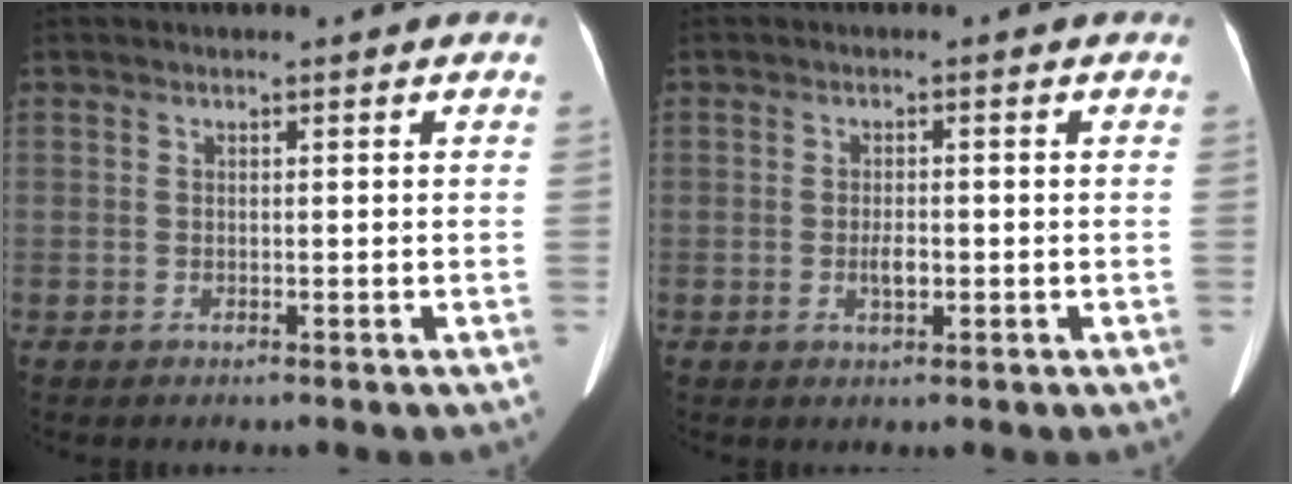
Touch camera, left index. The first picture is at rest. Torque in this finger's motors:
{"motor_torque": [0.55, 0.04, 0.27, 0.07]}